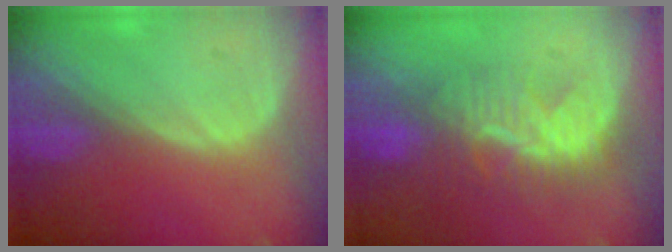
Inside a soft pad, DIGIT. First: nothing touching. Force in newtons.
{"total": 8.3, "press": 7.9, "slide": 2.3}